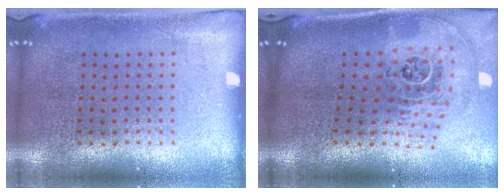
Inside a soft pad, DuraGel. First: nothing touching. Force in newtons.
{"total": 2.8, "press": 1.8, "slide": 2.1}